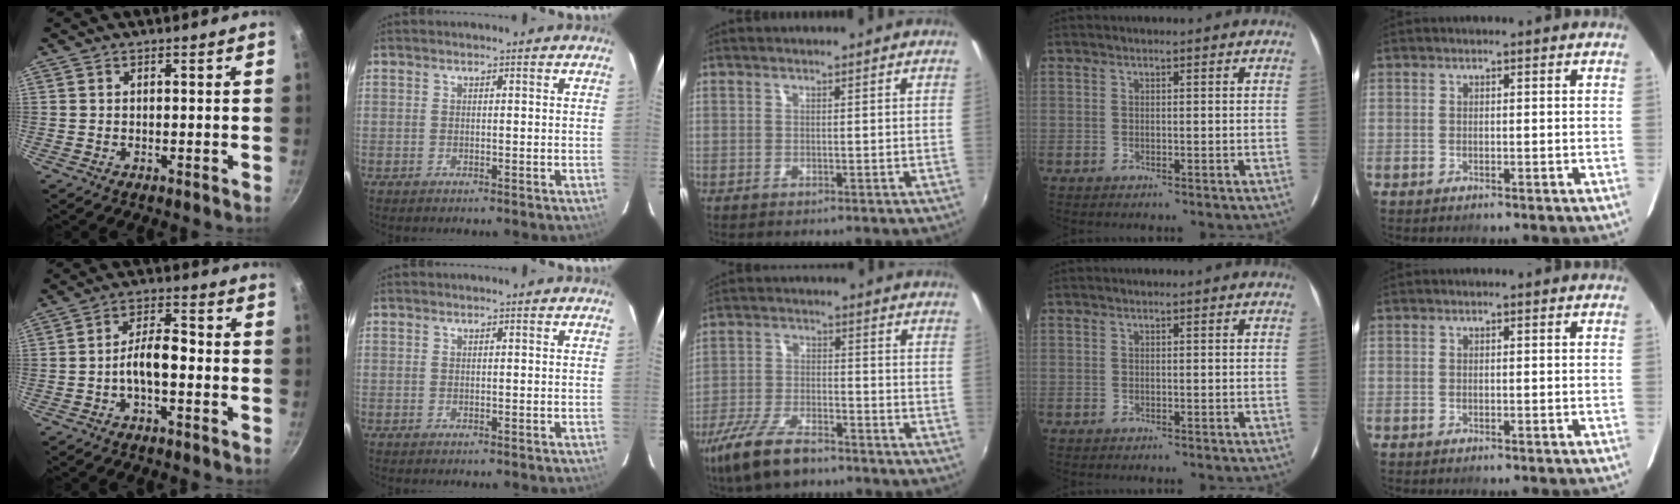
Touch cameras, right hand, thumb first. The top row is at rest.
{"thumb": {"total": 6.5, "force": [-1.8, 2.9, 5.6], "torque": [-0.086, 0.035, -0.038]}, "middle": {"total": 11.7, "force": [-8.4, 4.1, 7.0], "torque": [-0.160, -0.022, -0.156]}}